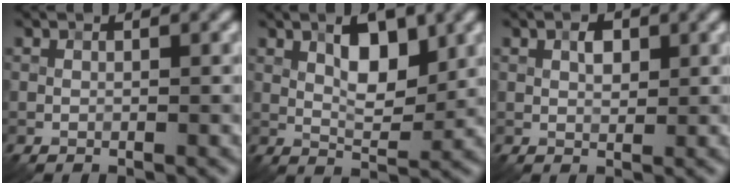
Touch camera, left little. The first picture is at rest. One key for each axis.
{"total": 4.8, "fx": 1.7, "fy": 1.9, "fz": 4.0, "tx": -0.064, "ty": 0.003, "tz": 0.027}
{"total": 1.5, "fx": 0.5, "fy": 0.9, "fz": 1.1, "tx": -0.016, "ty": 0.003, "tz": 0.007}